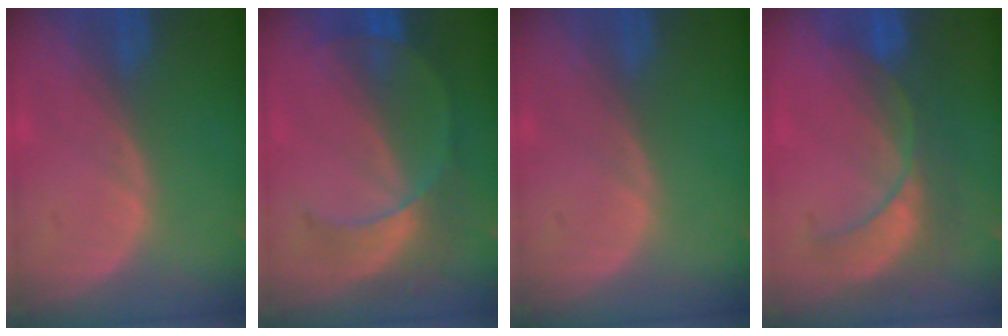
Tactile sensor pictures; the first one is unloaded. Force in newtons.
{"total": 7.9, "press": 6.9, "slide": 3.9}
{"total": 0.0}
{"total": 8.6, "press": 7.7, "slide": 3.7}